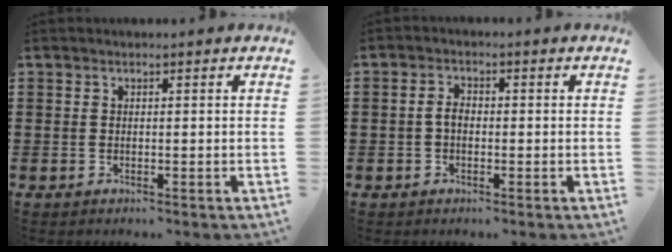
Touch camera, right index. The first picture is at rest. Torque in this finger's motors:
{"motor_torque": [0.37, -0.28, 0.11, 0.05]}